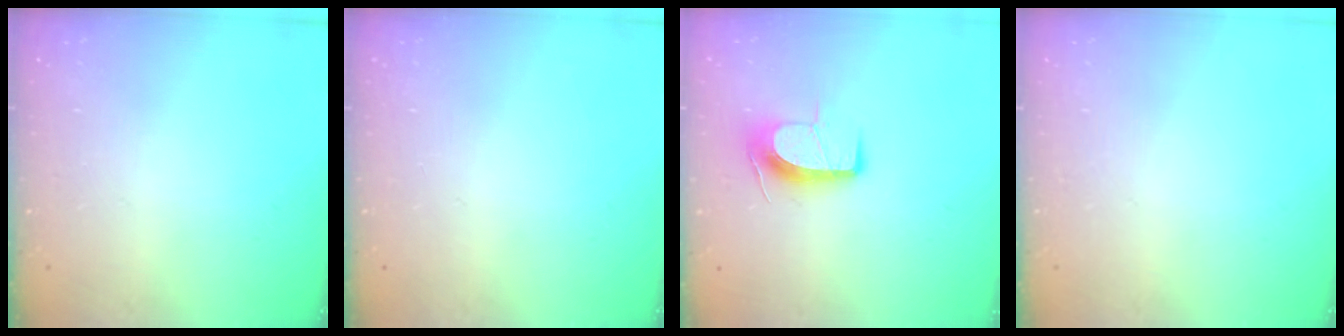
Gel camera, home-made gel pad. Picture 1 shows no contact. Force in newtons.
{"total": 0.0}
{"total": 9.9, "press": 9.9, "slide": 0.6}
{"total": 0.0}